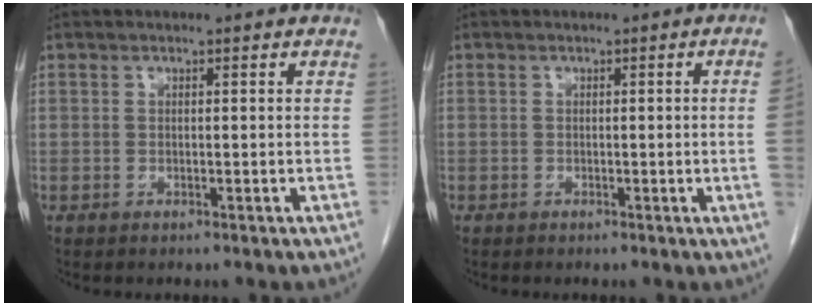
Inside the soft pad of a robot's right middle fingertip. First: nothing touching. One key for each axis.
{"total": 2.2, "fx": -0.2, "fy": -0.9, "fz": 2.0, "tx": -0.021, "ty": 0.000, "tz": -0.001}